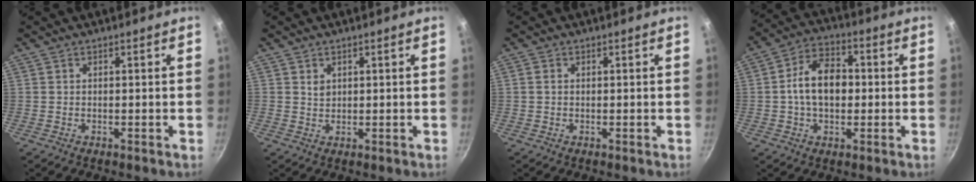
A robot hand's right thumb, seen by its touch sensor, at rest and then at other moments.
{"total": 1.6, "force": [0.7, 1.3, 0.7], "torque": [-0.008, -0.002, 0.012]}
{"total": 1.0, "force": [0.1, 0.8, 0.6], "torque": [-0.011, 0.004, 0.000]}
{"total": 11.0, "force": [0.0, 7.4, 8.1], "torque": [-0.109, 0.026, -0.012]}